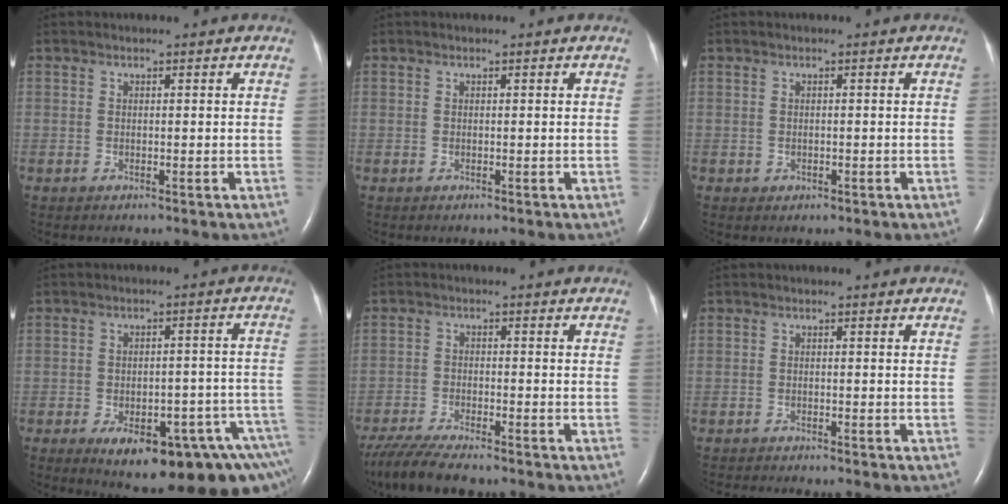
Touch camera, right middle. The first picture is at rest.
{"total": 0.0}
{"total": 0.6, "force": [-0.1, 0.5, 0.2], "torque": [-0.005, 0.001, 0.003]}
{"total": 18.4, "force": [-11.3, 5.6, 13.4], "torque": [-0.097, 0.026, -0.140]}
{"total": 9.1, "force": [-7.7, 1.2, 4.7], "torque": [-0.091, -0.026, -0.131]}
{"total": 5.5, "force": [-5.1, 0.1, 2.1], "torque": [-0.026, -0.012, -0.075]}